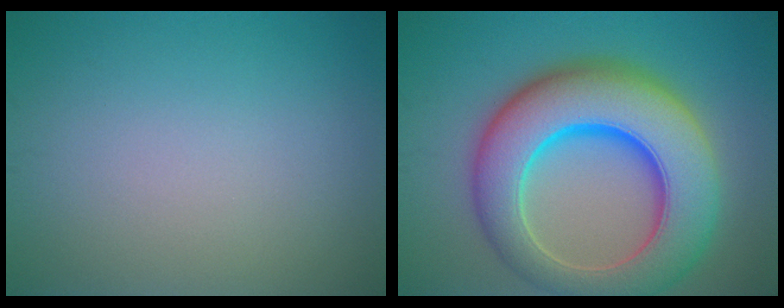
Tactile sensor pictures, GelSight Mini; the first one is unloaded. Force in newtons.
{"total": 12.6, "press": 12.6, "slide": 0.4}